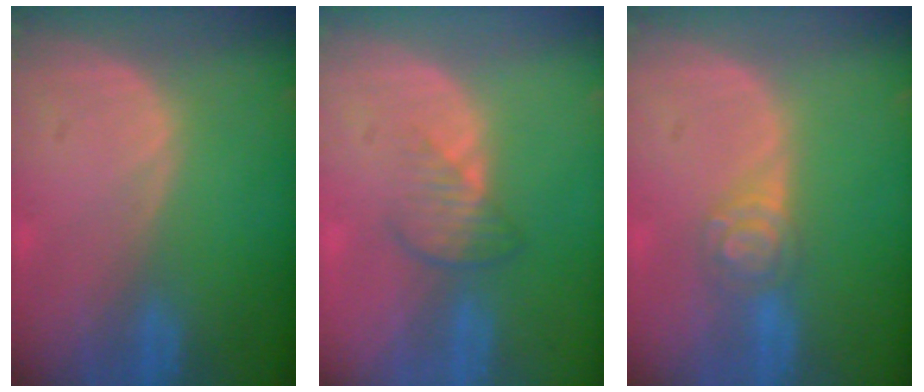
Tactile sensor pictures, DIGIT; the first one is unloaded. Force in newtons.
{"total": 3.5, "press": 3.1, "slide": 1.7}
{"total": 4.1, "press": 4.0, "slide": 0.9}